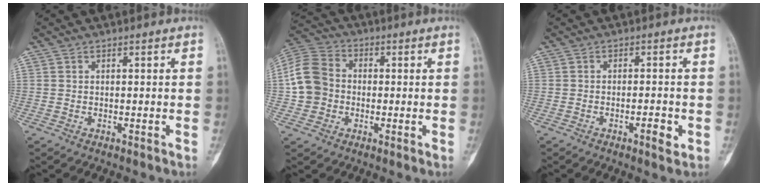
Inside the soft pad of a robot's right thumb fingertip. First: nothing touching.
{"total": 10.0, "force": [-0.7, 8.7, 5.0], "torque": [-0.086, 0.028, -0.023]}
{"total": 3.3, "force": [-1.3, 1.1, 2.9], "torque": [-0.042, 0.003, -0.019]}